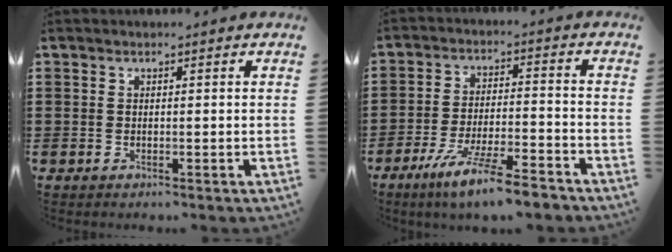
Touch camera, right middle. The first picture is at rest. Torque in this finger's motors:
{"motor_torque": [1.89, -0.24, 0.81, 0.16]}